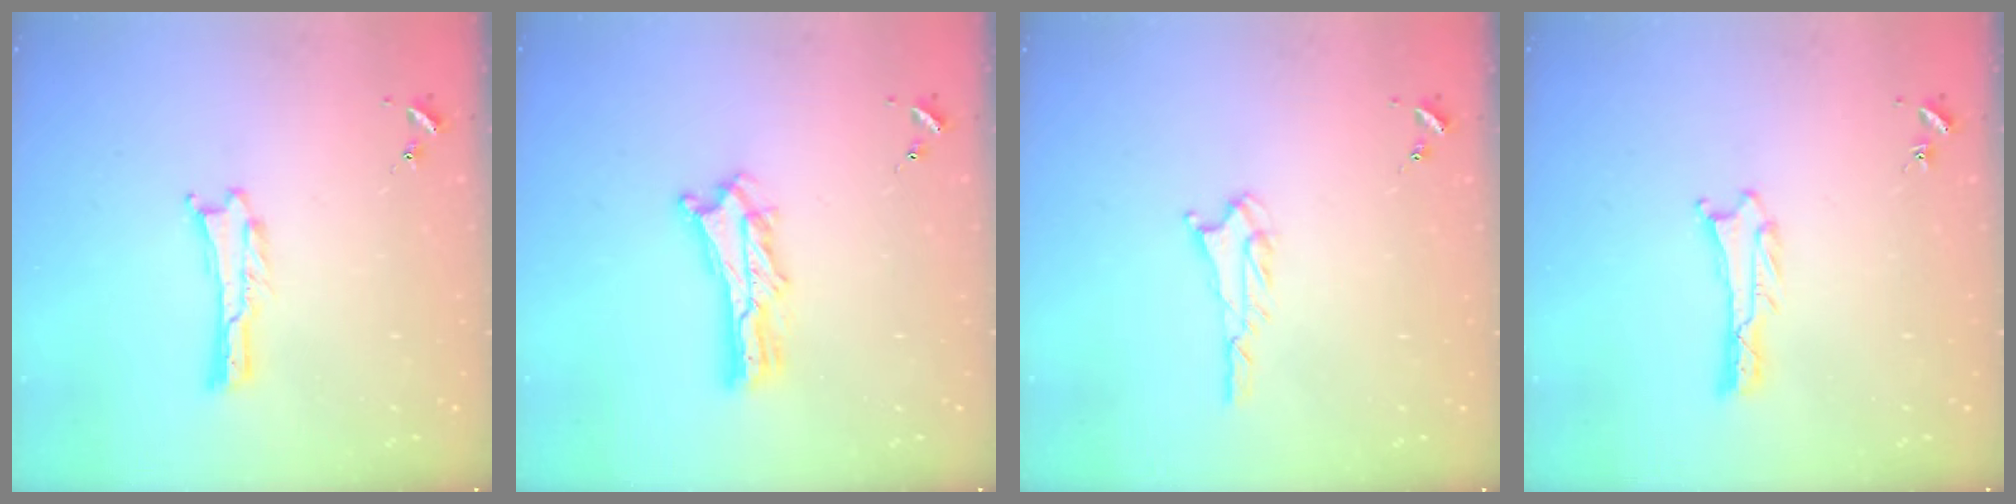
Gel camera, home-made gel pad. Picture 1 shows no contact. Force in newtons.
{"total": 4.3, "press": 4.3, "slide": 0.4}
{"total": 1.6, "press": 1.6, "slide": 0.1}
{"total": 0.6, "press": 0.6, "slide": 0.1}